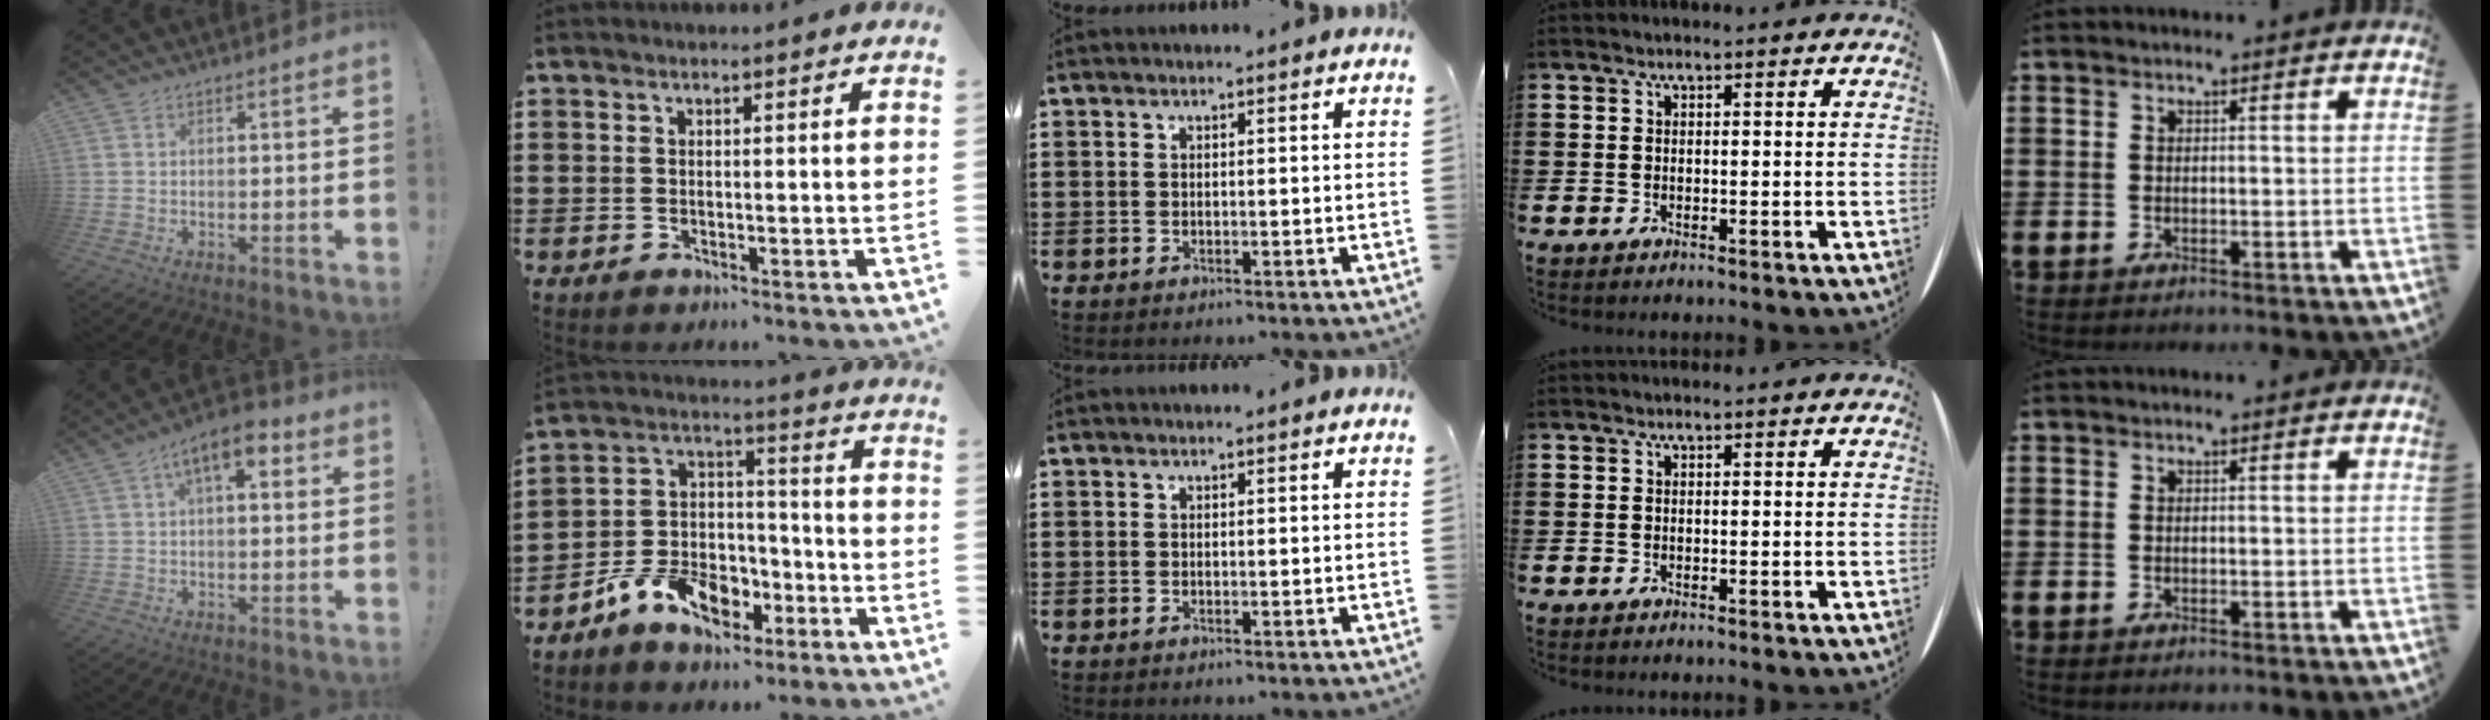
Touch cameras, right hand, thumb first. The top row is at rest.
{"thumb": {"total": 8.5, "force": [3.2, 3.3, 7.2], "torque": [-0.111, -0.010, 0.054]}, "index": {"total": 9.1, "force": [-5.2, 6.2, 4.1], "torque": [-0.092, 0.027, -0.097]}}